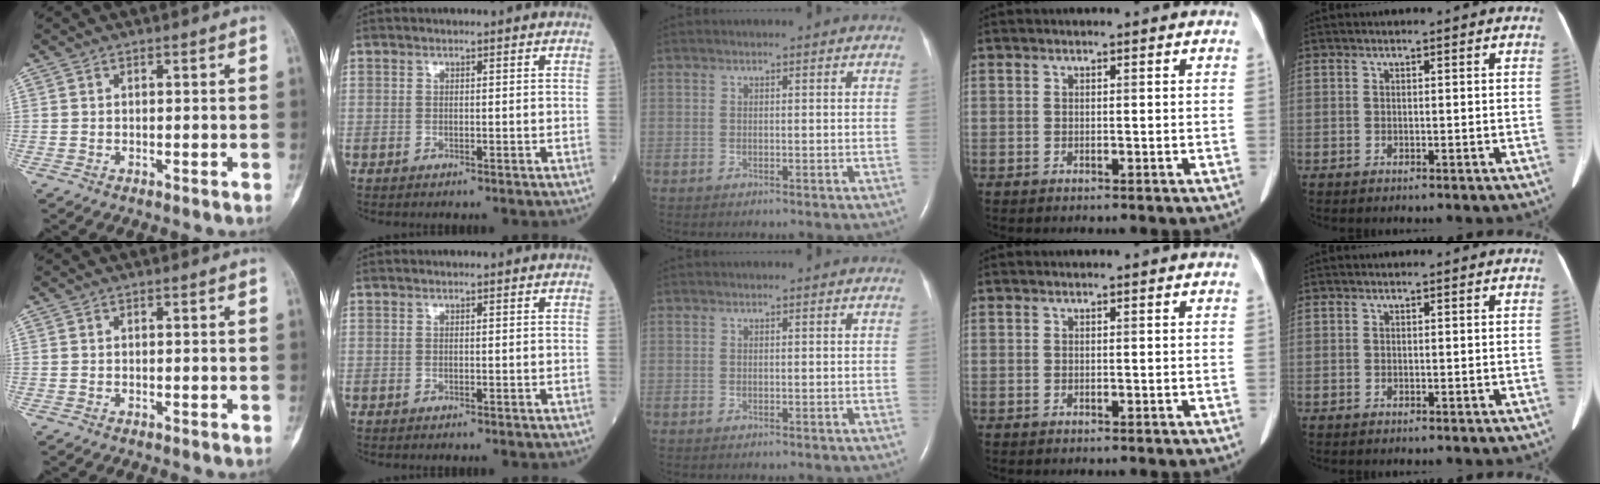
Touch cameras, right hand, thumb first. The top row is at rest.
{}